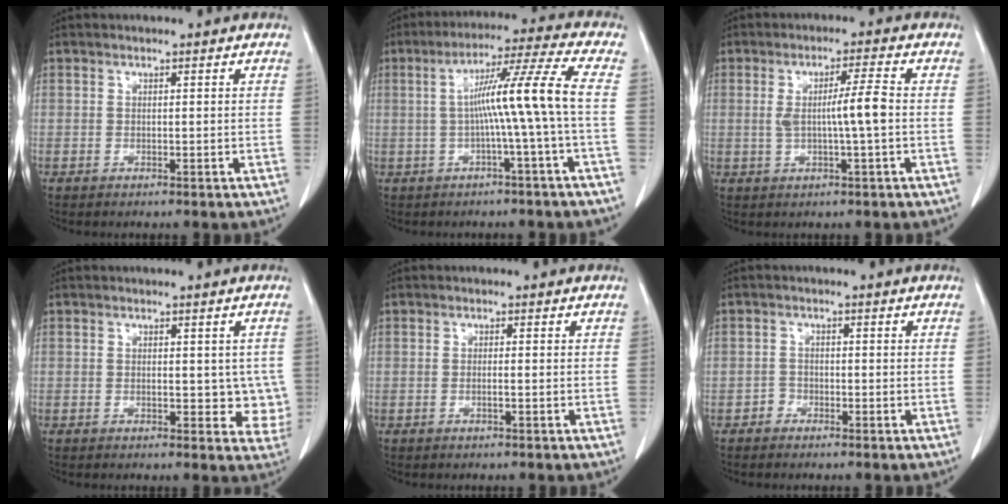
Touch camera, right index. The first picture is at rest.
{"total": 9.7, "force": [-0.6, -2.4, 9.4], "torque": [-0.156, 0.021, -0.003]}
{"total": 5.4, "force": [-0.1, -0.4, 5.4], "torque": [-0.097, 0.000, -0.001]}
{"total": 5.3, "force": [0.0, 2.9, 4.5], "torque": [-0.035, -0.003, -0.002]}
{"total": 0.9, "force": [-0.3, -0.1, 0.8], "torque": [-0.019, -0.001, -0.005]}
{"total": 1.6, "force": [-1.0, 1.3, -0.2], "torque": [0.007, 0.008, -0.025]}